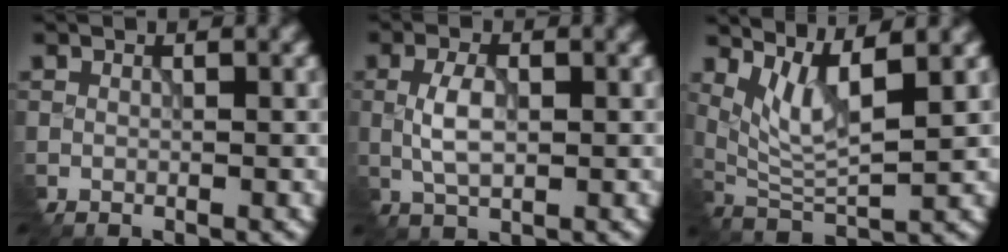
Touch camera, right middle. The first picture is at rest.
{"total": 3.0, "force": [-0.5, 1.4, 2.7], "torque": [-0.064, 0.000, -0.007]}
{"total": 4.3, "force": [2.1, 0.8, 3.7], "torque": [-0.084, -0.010, 0.051]}